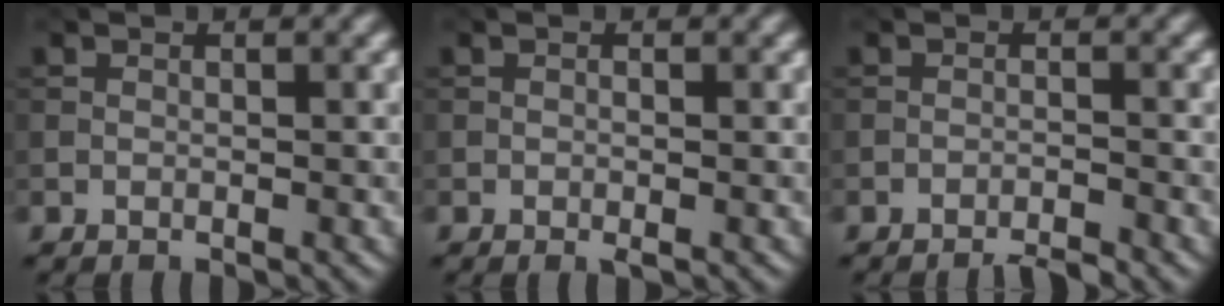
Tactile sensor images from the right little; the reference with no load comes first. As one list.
[{"total": 0.8, "force": [-0.2, 0.2, 0.7], "torque": [-0.012, -0.001, -0.003]}, {"total": 2.0, "force": [-1.7, 0.1, 1.0], "torque": [-0.017, 0.004, -0.034]}]